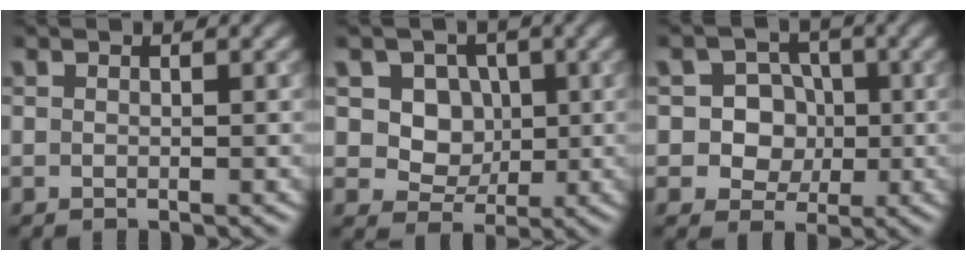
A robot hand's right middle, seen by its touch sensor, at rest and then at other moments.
{"total": 6.2, "force": [1.7, 5.2, 3.0], "torque": [-0.048, 0.005, 0.024]}
{"total": 6.1, "force": [0.3, 5.6, 2.5], "torque": [-0.013, 0.029, -0.014]}